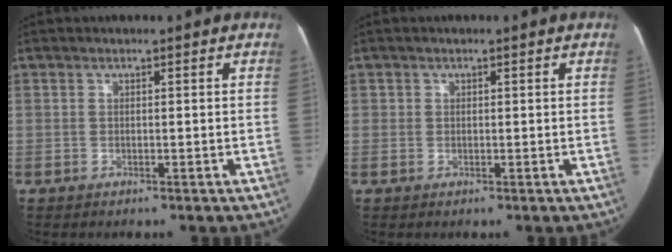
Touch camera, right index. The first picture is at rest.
{"total": 0.7, "force": [0.1, 0.7, -0.2], "torque": [0.013, 0.001, -0.002]}